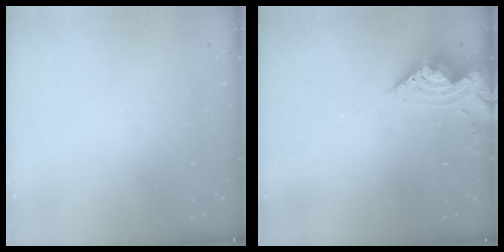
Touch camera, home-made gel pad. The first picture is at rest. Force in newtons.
{"total": 9.8, "press": 9.8, "slide": 0.8}